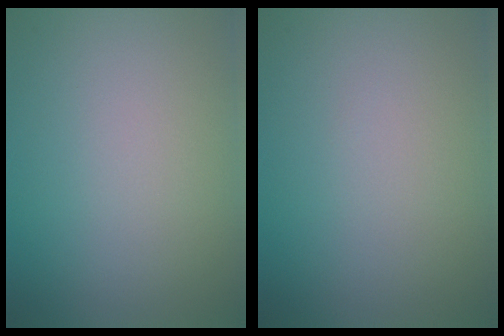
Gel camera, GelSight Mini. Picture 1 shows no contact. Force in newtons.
{"total": 0.0}